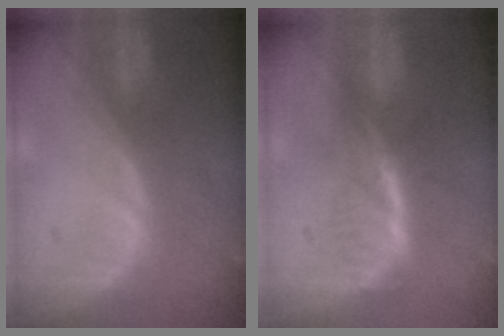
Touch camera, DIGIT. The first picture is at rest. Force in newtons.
{"total": 6.0, "press": 5.2, "slide": 3.0}